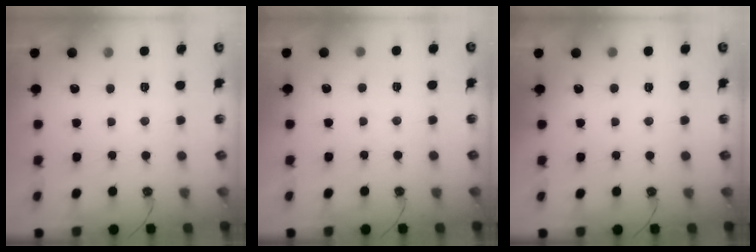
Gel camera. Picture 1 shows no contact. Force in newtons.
{"total": 1.2, "press": 1.2, "slide": 0.1}
{"total": 1.1, "press": 0.6, "slide": 0.9}